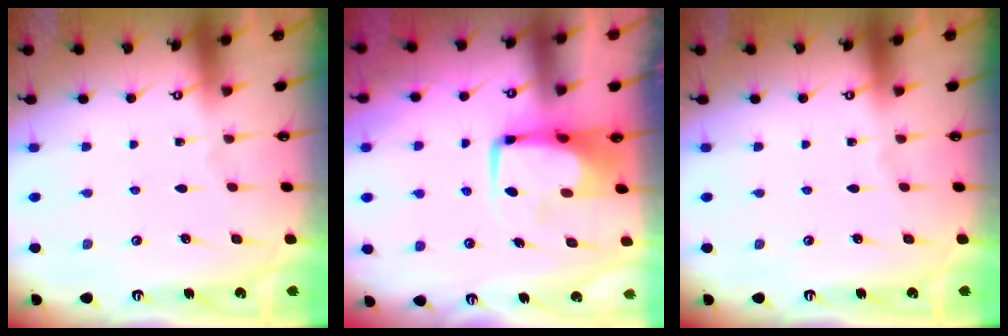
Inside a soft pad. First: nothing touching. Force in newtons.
{"total": 0.6, "press": 0.2, "slide": 0.5}
{"total": 0.0}